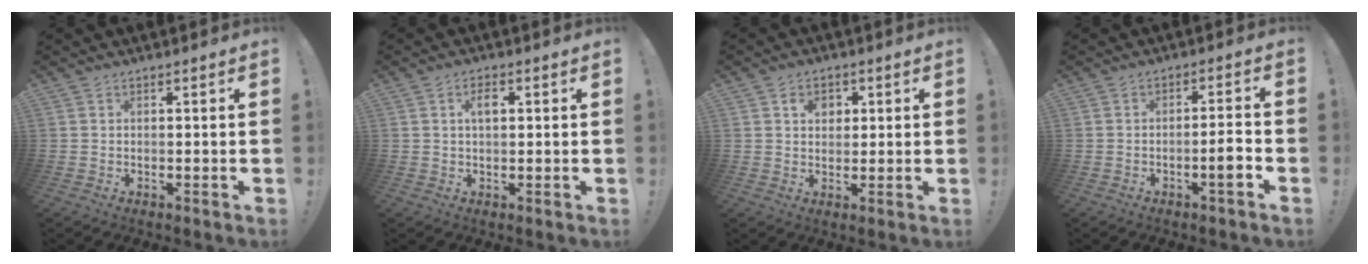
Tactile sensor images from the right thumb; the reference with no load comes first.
{"total": 3.4, "force": [0.9, 1.7, 2.8], "torque": [-0.048, 0.005, 0.011]}
{"total": 4.8, "force": [1.9, 3.9, 2.2], "torque": [-0.030, 0.002, 0.030]}
{"total": 5.9, "force": [-2.5, 0.4, 5.3], "torque": [-0.080, 0.005, -0.042]}